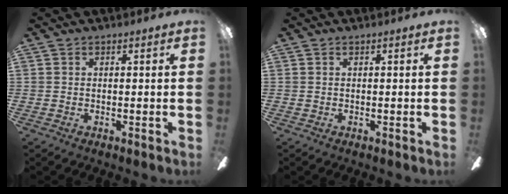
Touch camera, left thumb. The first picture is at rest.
{"total": 0.0}